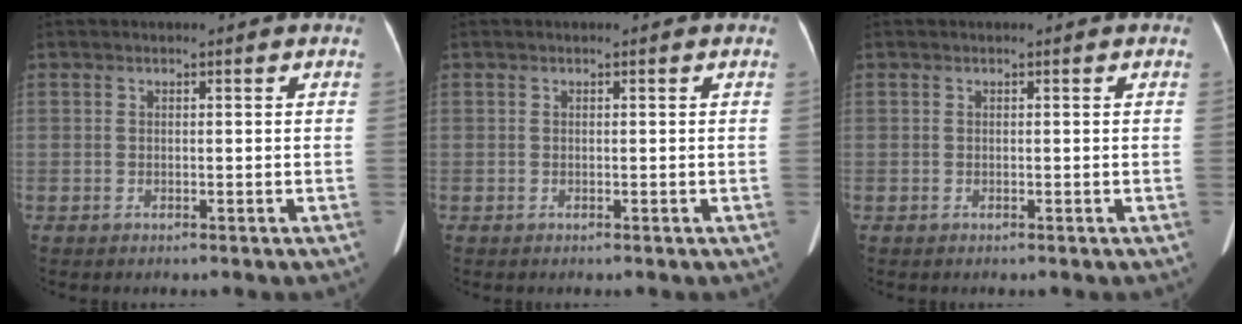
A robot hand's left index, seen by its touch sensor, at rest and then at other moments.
{"total": 0.0}
{"total": 0.0}